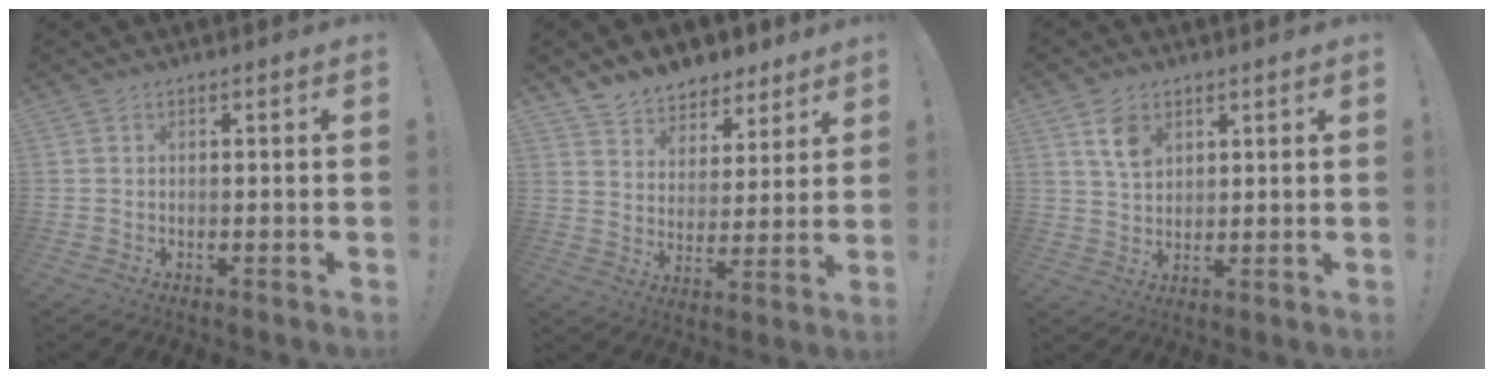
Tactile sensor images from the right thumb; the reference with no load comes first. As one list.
[{"total": 8.3, "force": [7.0, 4.5, 0.6], "torque": [-0.015, -0.064, 0.135]}, {"total": 7.2, "force": [3.7, 4.8, 3.9], "torque": [-0.056, -0.013, 0.069]}]